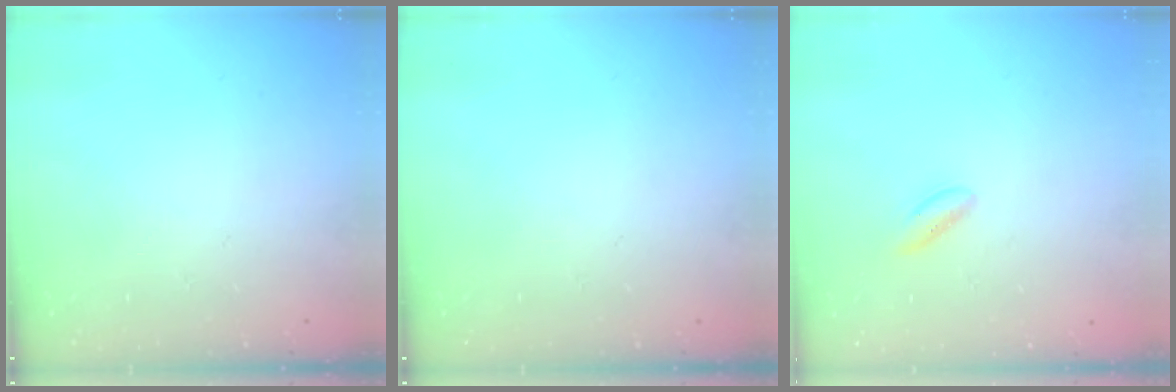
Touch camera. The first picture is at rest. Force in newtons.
{"total": 0.0}
{"total": 2.3, "press": 2.2, "slide": 0.9}